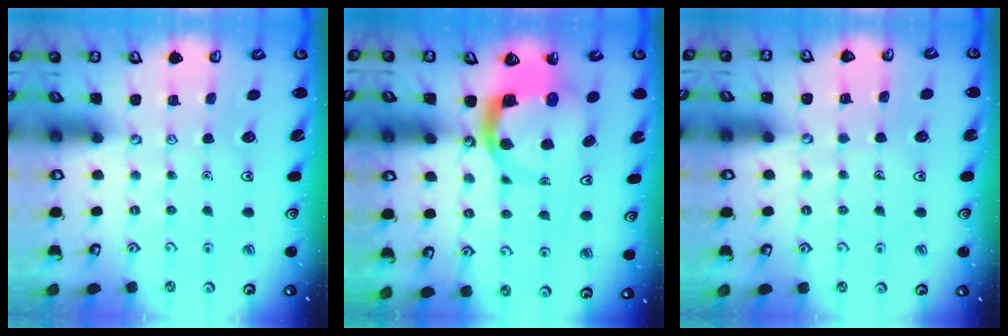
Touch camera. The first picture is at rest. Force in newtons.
{"total": 8.1, "press": 8.0, "slide": 0.9}
{"total": 3.5, "press": 3.5, "slide": 0.2}